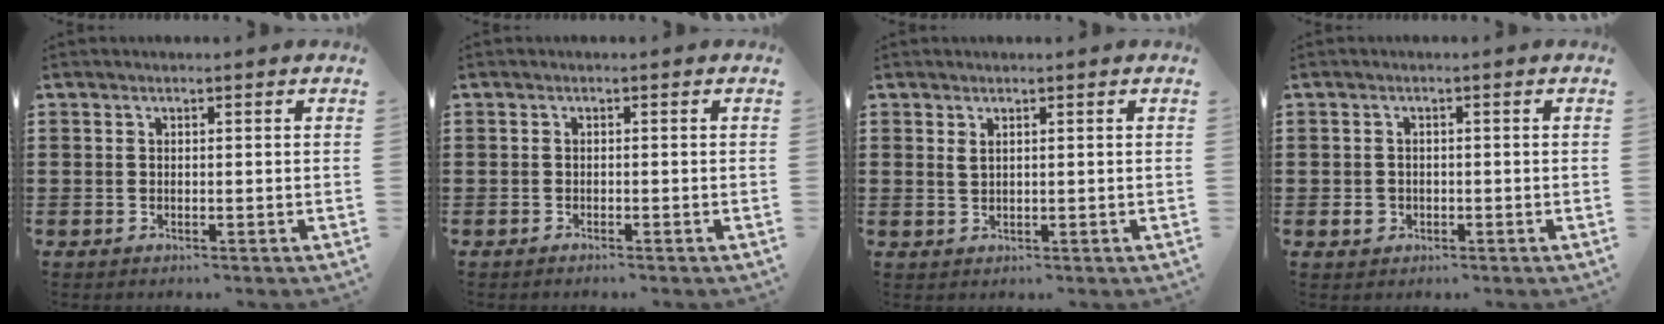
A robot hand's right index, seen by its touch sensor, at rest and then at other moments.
{"total": 0.6, "force": [-0.5, -0.1, 0.1], "torque": [-0.005, -0.003, -0.011]}
{"total": 1.3, "force": [0.7, 0.6, 1.0], "torque": [-0.021, 0.003, 0.013]}
{"total": 1.8, "force": [-0.6, 1.6, 0.7], "torque": [-0.016, 0.004, -0.013]}